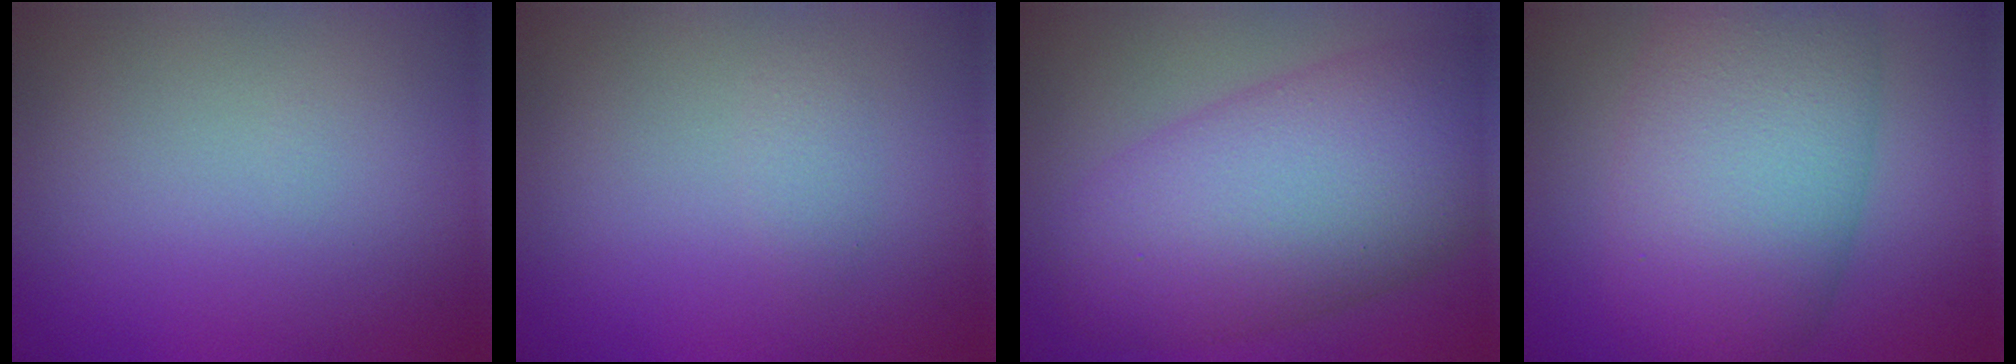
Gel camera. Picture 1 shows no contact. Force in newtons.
{"total": 1.1, "press": 1.1, "slide": 0.0}
{"total": 11.1, "press": 11.1, "slide": 0.2}
{"total": 11.8, "press": 11.8, "slide": 0.3}